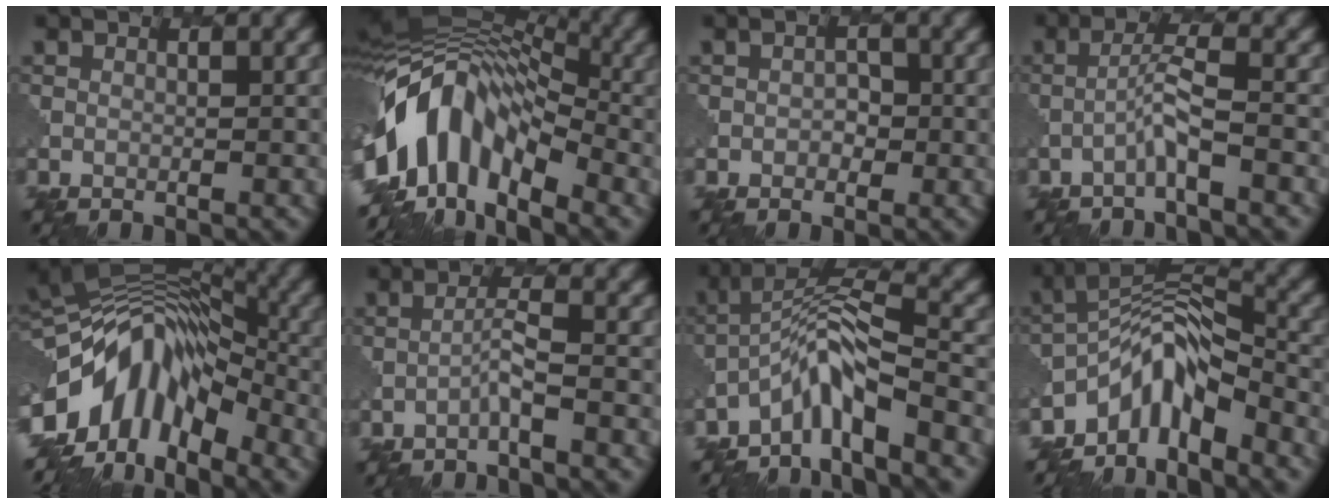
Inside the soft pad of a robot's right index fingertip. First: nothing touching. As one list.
[{"total": 12.4, "force": [-4.2, 7.4, 9.0], "torque": [-0.160, 0.020, -0.090]}, {"total": 1.1, "force": [-0.1, 1.0, 0.6], "torque": [-0.007, 0.001, 0.000]}, {"total": 2.2, "force": [-1.1, -0.1, 1.9], "torque": [-0.040, 0.013, -0.028]}, {"total": 12.5, "force": [-4.5, 7.0, 9.3], "torque": [-0.150, 0.013, -0.086]}, {"total": 1.5, "force": [-0.9, -0.2, 1.3], "torque": [-0.027, 0.011, -0.021]}, {"total": 5.7, "force": [-3.7, 1.2, 4.2], "torque": [-0.070, 0.011, -0.075]}, {"total": 6.8, "force": [-4.6, 2.6, 4.2], "torque": [-0.056, 0.005, -0.093]}]